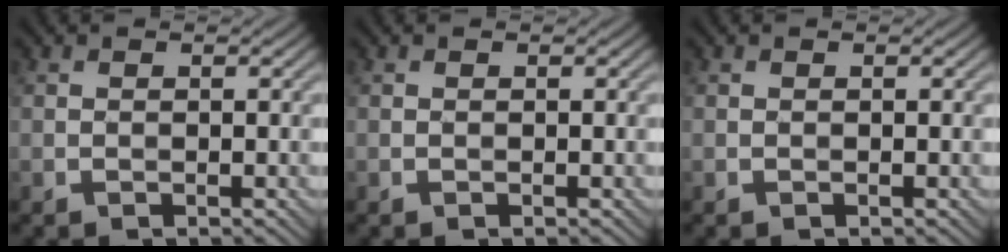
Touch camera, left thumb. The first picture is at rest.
{"total": 0.0}
{"total": 0.0}